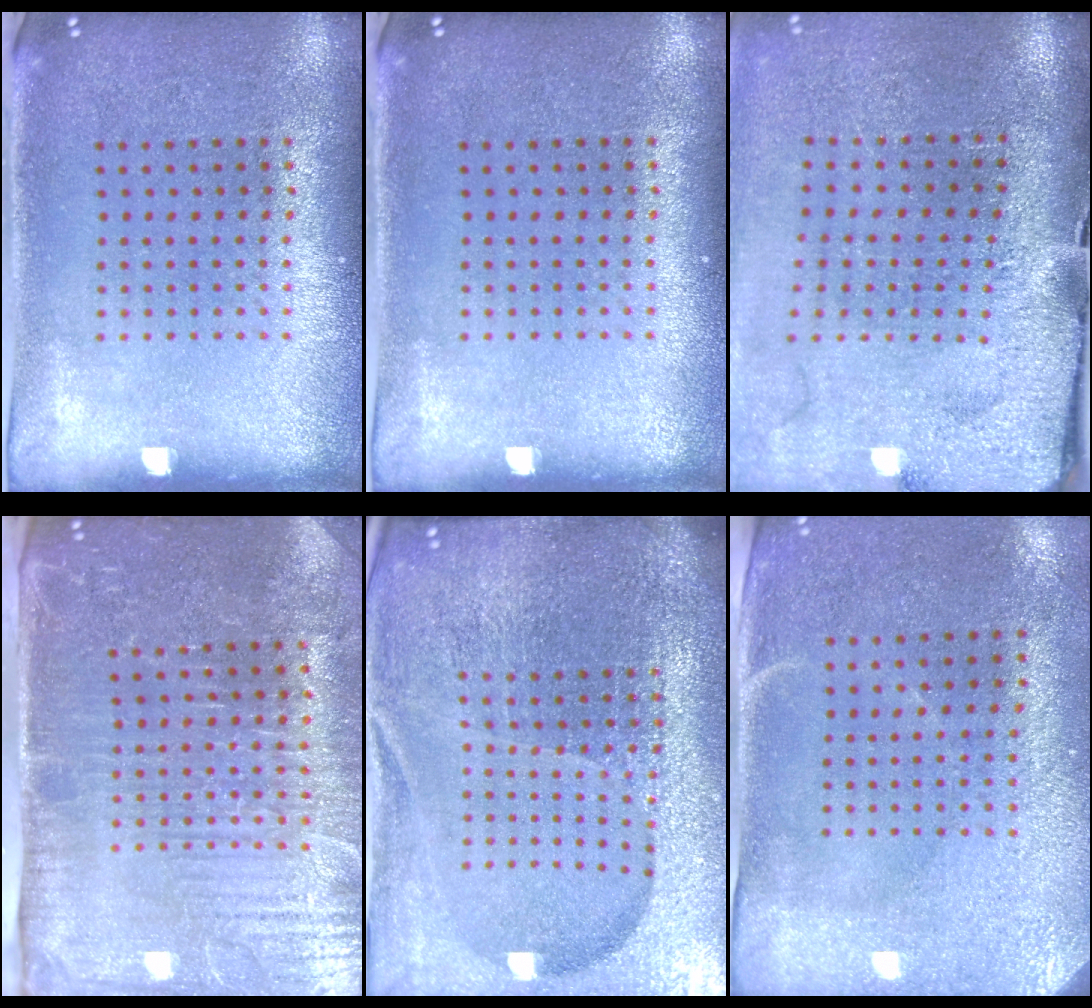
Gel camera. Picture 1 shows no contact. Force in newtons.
{"total": 0.0}
{"total": 3.6, "press": 3.0, "slide": 1.9}
{"total": 5.0, "press": 4.5, "slide": 2.2}
{"total": 6.8, "press": 5.8, "slide": 3.4}
{"total": 2.9, "press": 2.5, "slide": 1.6}